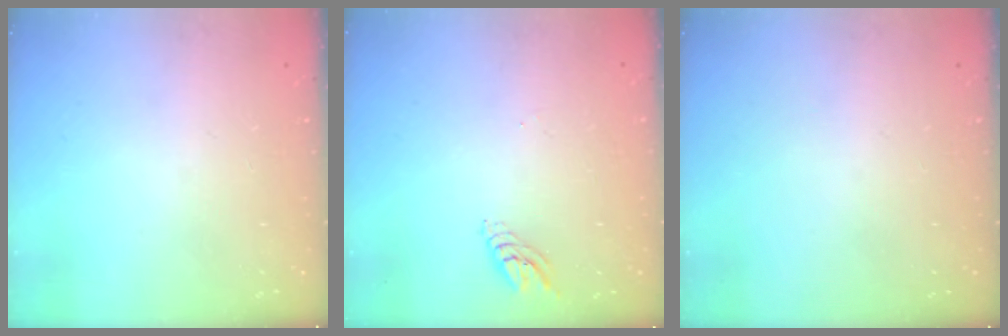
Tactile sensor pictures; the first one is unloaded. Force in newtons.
{"total": 4.9, "press": 4.9, "slide": 0.1}
{"total": 0.0}